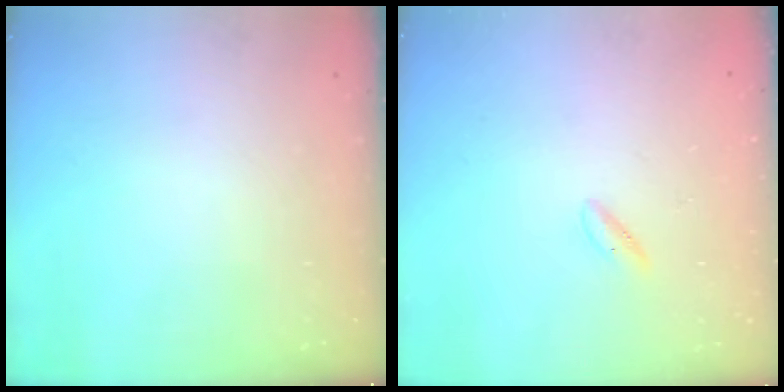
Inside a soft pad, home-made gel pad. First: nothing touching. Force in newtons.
{"total": 2.0, "press": 1.6, "slide": 1.2}